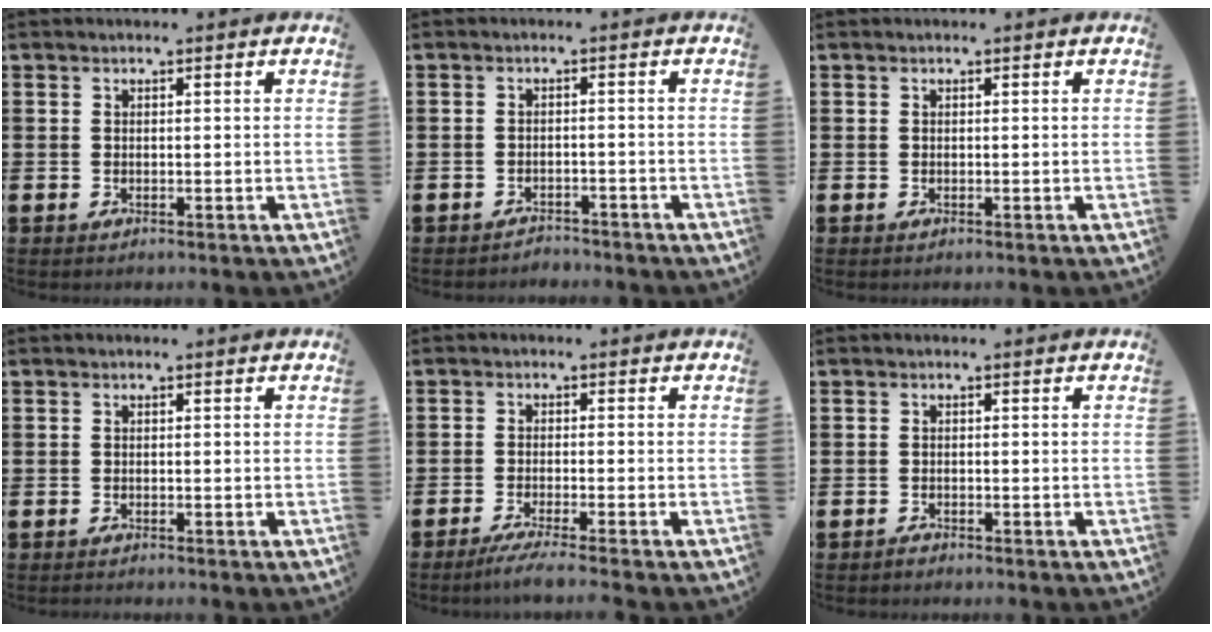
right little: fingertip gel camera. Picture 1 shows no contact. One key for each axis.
{"total": 1.7, "fx": -1.6, "fy": 0.1, "fz": -0.3, "tx": -0.001, "ty": 0.004, "tz": -0.037}
{"total": 0.0}
{"total": 0.0}
{"total": 2.3, "fx": -1.7, "fy": -0.2, "fz": 1.6, "tx": -0.026, "ty": 0.000, "tz": -0.031}
{"total": 0.5, "fx": -0.5, "fy": 0.1, "fz": 0.0, "tx": -0.001, "ty": -0.001, "tz": -0.011}